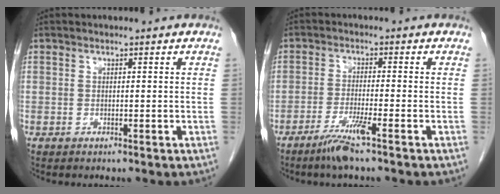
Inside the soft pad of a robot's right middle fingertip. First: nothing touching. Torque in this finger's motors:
{"motor_torque": [-0.02, -0.21, 0.08, 0.04]}